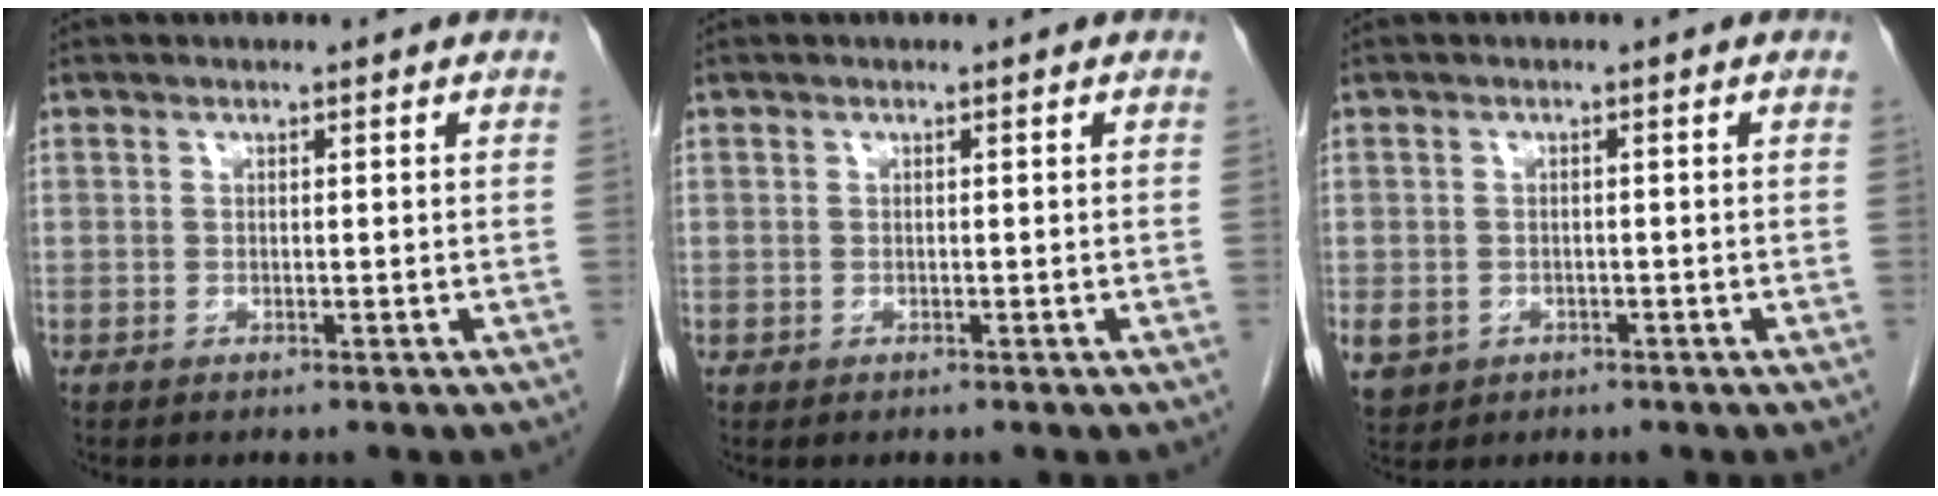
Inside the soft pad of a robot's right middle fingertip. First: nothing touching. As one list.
[{"total": 0.0}, {"total": 7.9, "force": [-3.2, 6.7, 2.8], "torque": [-0.089, -0.003, -0.042]}]